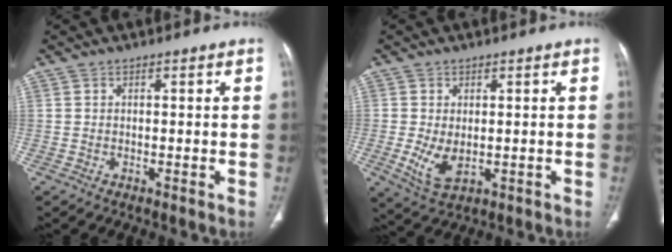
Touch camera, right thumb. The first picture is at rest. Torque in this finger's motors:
{"motor_torque": [-0.15, 0.17, 0.46, 0.45, 0.02]}